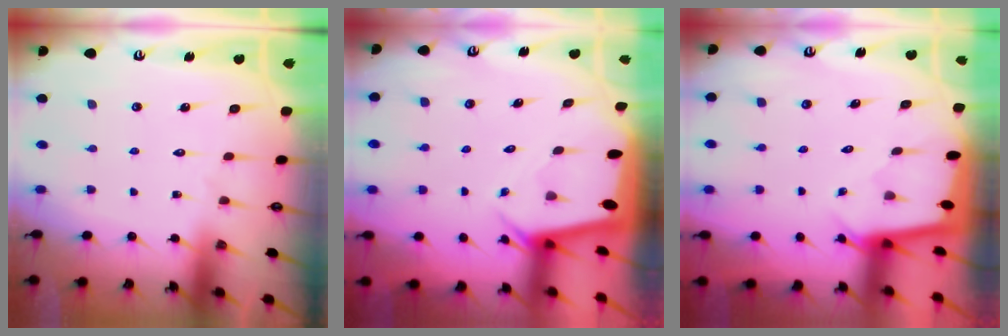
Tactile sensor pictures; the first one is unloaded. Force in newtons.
{"total": 3.0, "press": 3.0, "slide": 0.1}
{"total": 2.1, "press": 2.1, "slide": 0.2}